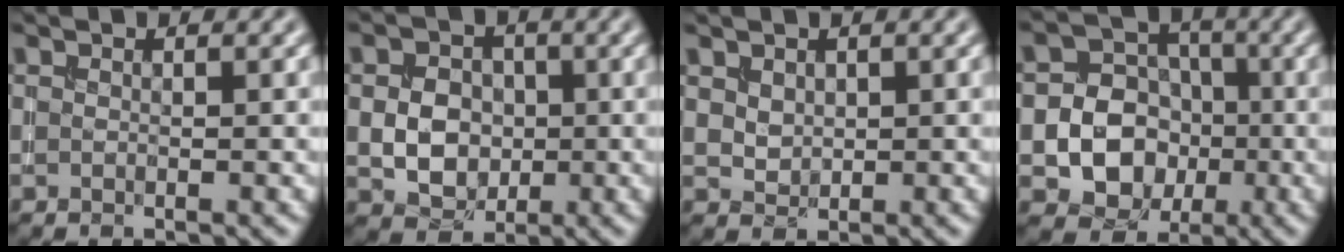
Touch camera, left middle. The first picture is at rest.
{"total": 4.1, "force": [-0.4, 3.3, 2.3], "torque": [-0.039, -0.001, -0.007]}
{"total": 1.3, "force": [0.7, 1.0, 0.6], "torque": [-0.011, -0.003, 0.018]}
{"total": 7.4, "force": [-1.6, 6.5, 3.3], "torque": [-0.033, 0.001, -0.051]}